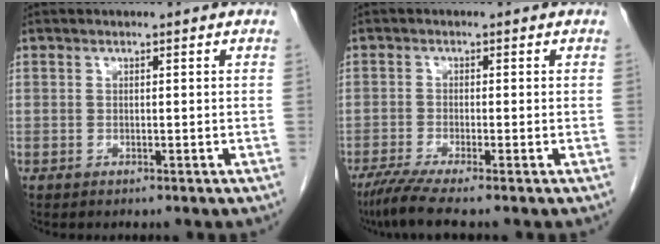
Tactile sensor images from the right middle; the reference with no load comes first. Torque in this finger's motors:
{"motor_torque": [0.77, -0.53, 0.01, 0.05]}